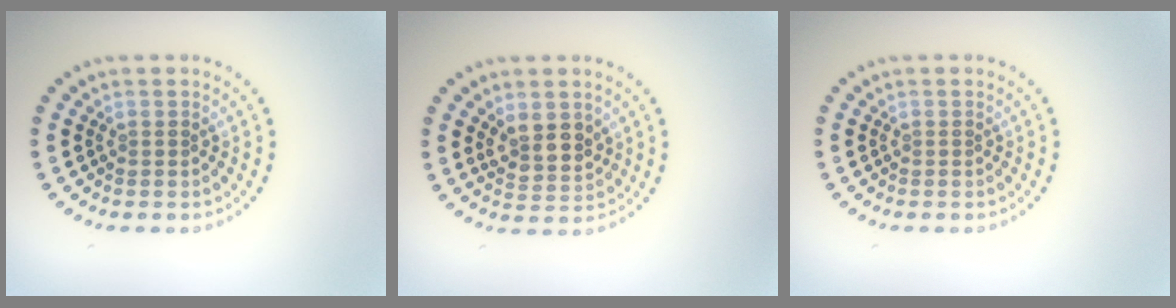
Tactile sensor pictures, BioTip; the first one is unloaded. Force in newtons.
{"total": 3.0, "press": 2.7, "slide": 1.3}
{"total": 0.0}